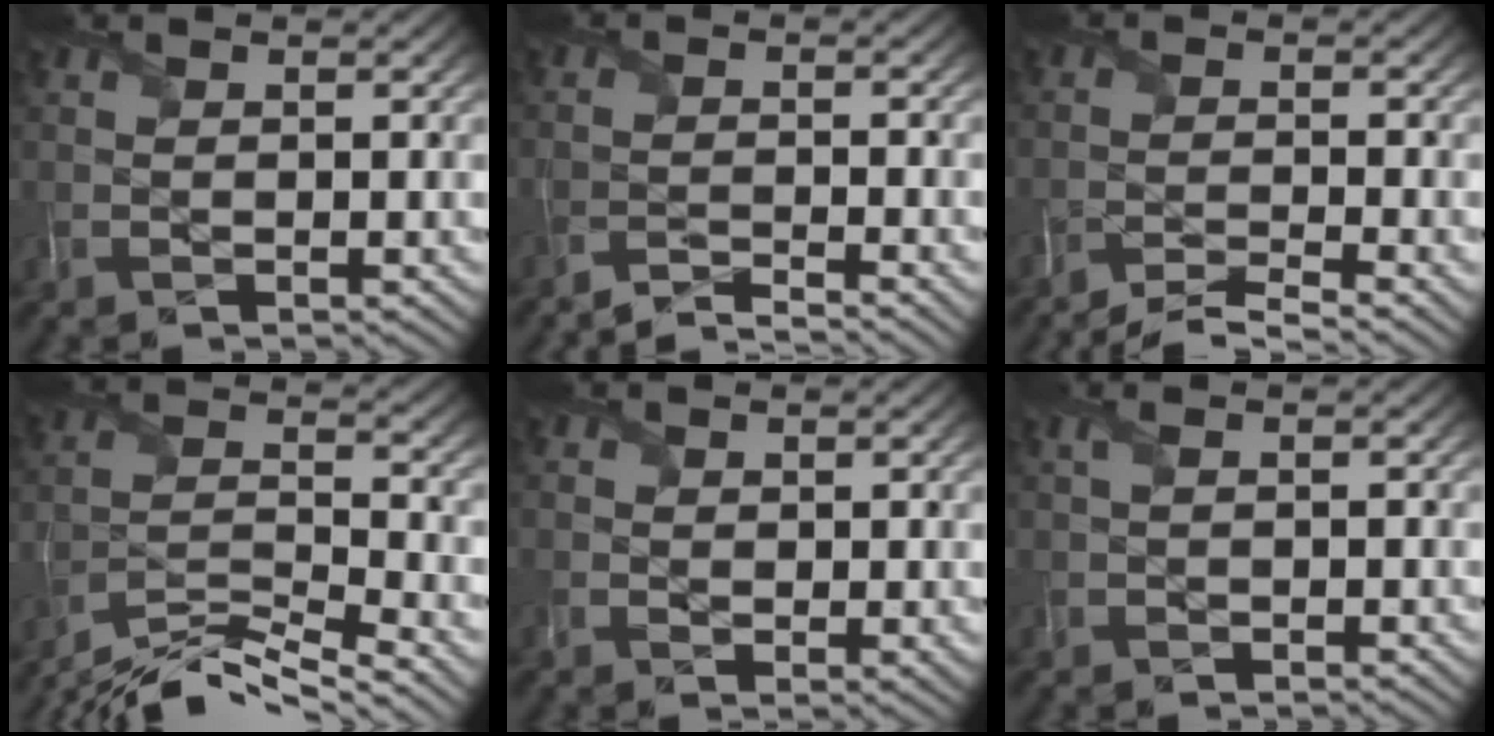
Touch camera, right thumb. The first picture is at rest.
{"total": 3.6, "force": [-3.5, -0.1, 0.6], "torque": [0.010, -0.001, -0.075]}
{"total": 5.2, "force": [-4.7, 0.2, 2.1], "torque": [-0.029, -0.006, -0.093]}
{"total": 9.9, "force": [-9.1, 1.2, 3.9], "torque": [-0.069, -0.002, -0.171]}
{"total": 1.7, "force": [0.8, 1.3, 0.7], "torque": [-0.009, -0.004, 0.016]}
{"total": 1.1, "force": [0.3, 0.4, 1.0], "torque": [-0.021, 0.004, 0.008]}